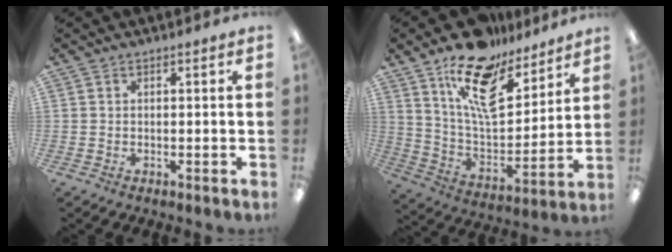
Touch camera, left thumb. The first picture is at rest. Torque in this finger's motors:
{"motor_torque": [0.97, 0.94, 1.23, -1.54, 0.17]}